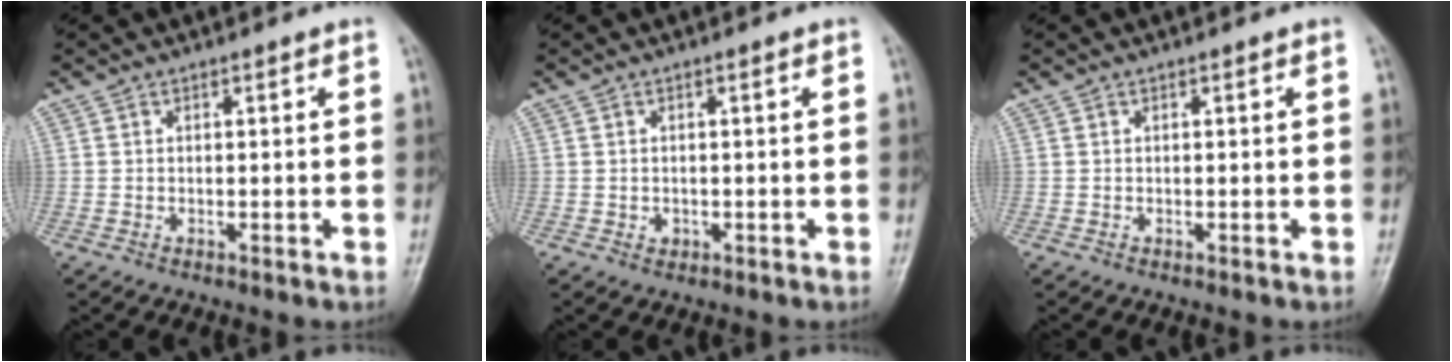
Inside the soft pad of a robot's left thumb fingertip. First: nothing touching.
{"total": 0.7, "force": [-0.1, 0.6, 0.3], "torque": [-0.002, 0.001, 0.000]}
{"total": 0.0}